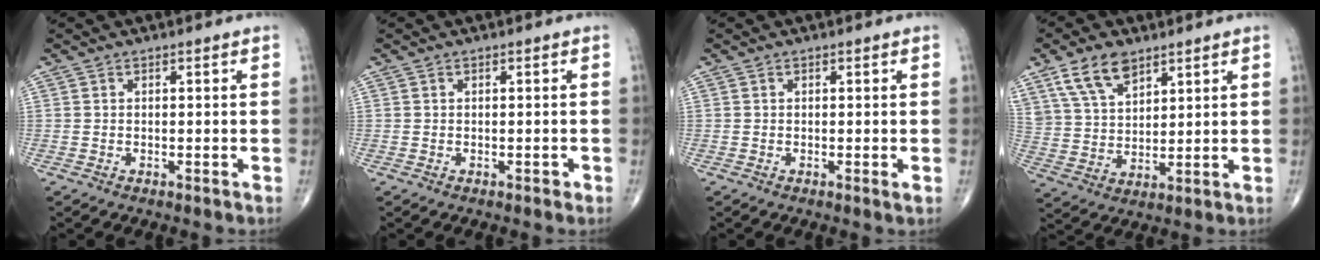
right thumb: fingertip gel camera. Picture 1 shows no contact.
{"total": 0.6, "force": [-0.3, 0.4, 0.4], "torque": [0.001, 0.002, -0.005]}
{"total": 1.4, "force": [-0.3, 0.2, 1.3], "torque": [-0.017, -0.005, -0.005]}
{"total": 9.8, "force": [6.2, 5.3, 5.4], "torque": [-0.090, -0.023, 0.127]}